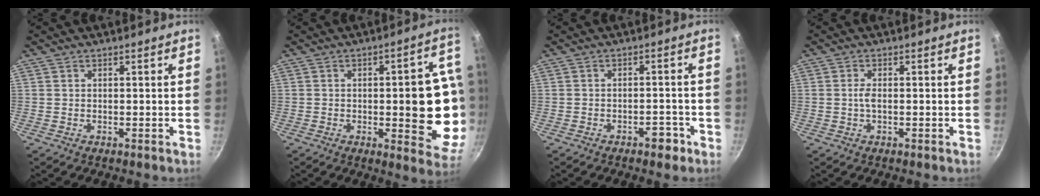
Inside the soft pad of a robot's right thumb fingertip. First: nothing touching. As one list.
[{"total": 17.6, "force": [-1.4, 6.5, 16.3], "torque": [-0.153, 0.002, -0.020]}, {"total": 3.5, "force": [-2.2, 1.8, 2.1], "torque": [-0.012, 0.024, -0.023]}, {"total": 1.8, "force": [-0.2, 0.8, 1.7], "torque": [-0.036, 0.003, -0.006]}]